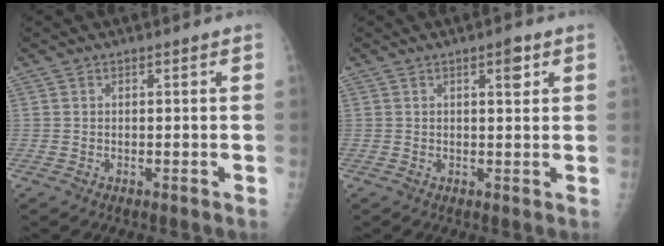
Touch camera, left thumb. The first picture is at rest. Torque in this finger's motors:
{"motor_torque": [0.49, 0.34, 0.10, -0.22, 0.00]}